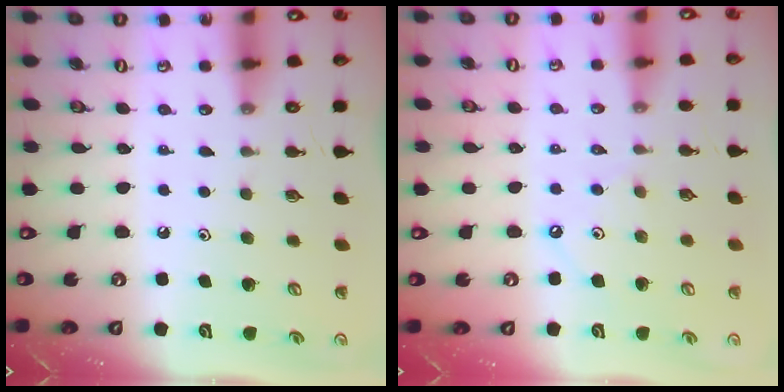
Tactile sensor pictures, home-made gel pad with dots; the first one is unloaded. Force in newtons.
{"total": 2.5, "press": 2.5, "slide": 0.5}